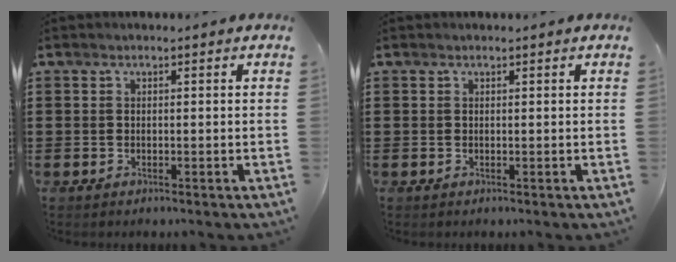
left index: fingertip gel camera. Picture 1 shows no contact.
{"total": 0.0}